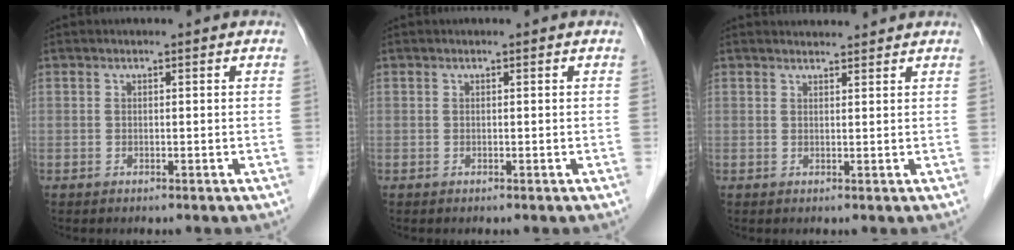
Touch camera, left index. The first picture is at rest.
{"total": 0.0}
{"total": 3.2, "force": [3.1, 0.3, 0.3], "torque": [-0.011, 0.018, 0.045]}